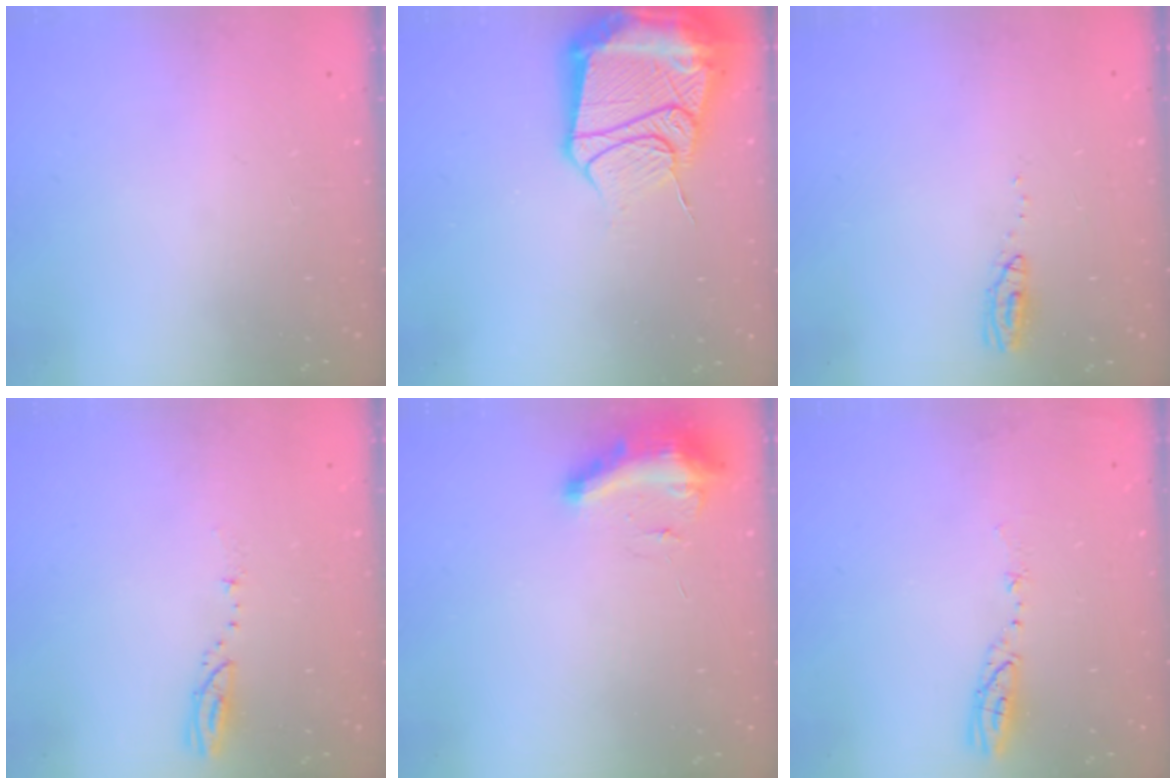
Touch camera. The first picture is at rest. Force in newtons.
{"total": 20.6, "press": 20.5, "slide": 2.3}
{"total": 9.3, "press": 5.1, "slide": 7.7}
{"total": 3.1, "press": 3.1, "slide": 0.3}
{"total": 9.1, "press": 9.1, "slide": 1.0}
{"total": 3.8, "press": 3.8, "slide": 0.3}